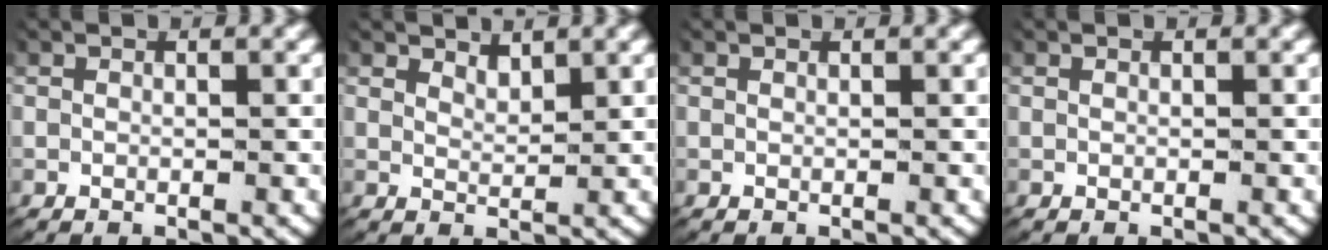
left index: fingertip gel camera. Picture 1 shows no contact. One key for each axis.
{"total": 1.6, "fx": 1.6, "fy": 0.2, "fz": 0.2, "tx": -0.008, "ty": -0.010, "tz": 0.032}
{"total": 0.0}
{"total": 0.0}